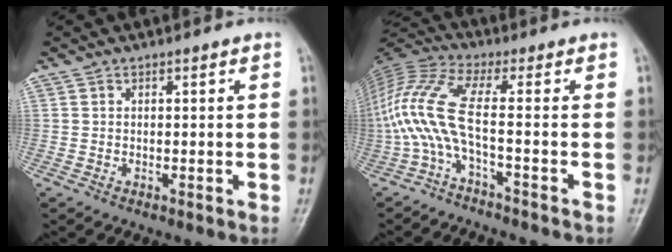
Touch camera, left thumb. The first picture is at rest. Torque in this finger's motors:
{"motor_torque": [1.87, 1.79, 0.31, 0.09, 0.56]}